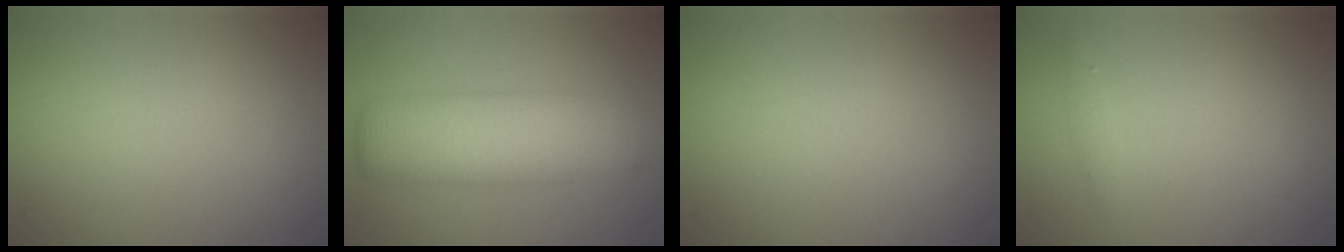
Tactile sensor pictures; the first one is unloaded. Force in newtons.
{"total": 7.3, "press": 7.3, "slide": 0.2}
{"total": 0.0}
{"total": 0.6, "press": 0.6, "slide": 0.0}